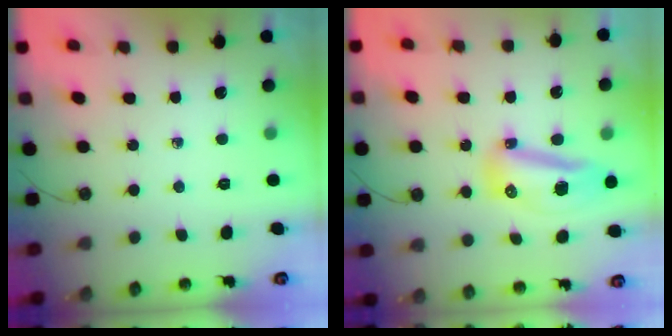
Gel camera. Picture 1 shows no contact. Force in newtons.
{"total": 23.8, "press": 15.4, "slide": 18.1}